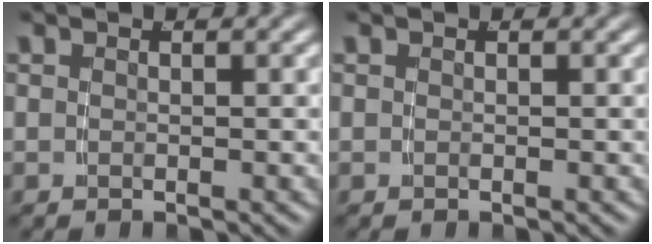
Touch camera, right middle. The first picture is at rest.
{"total": 0.0}